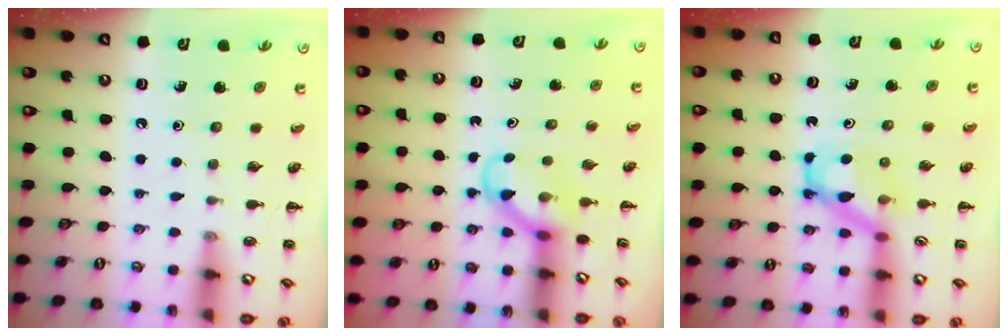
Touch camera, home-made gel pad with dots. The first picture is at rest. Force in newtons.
{"total": 3.8, "press": 3.6, "slide": 1.2}
{"total": 5.5, "press": 5.4, "slide": 0.6}